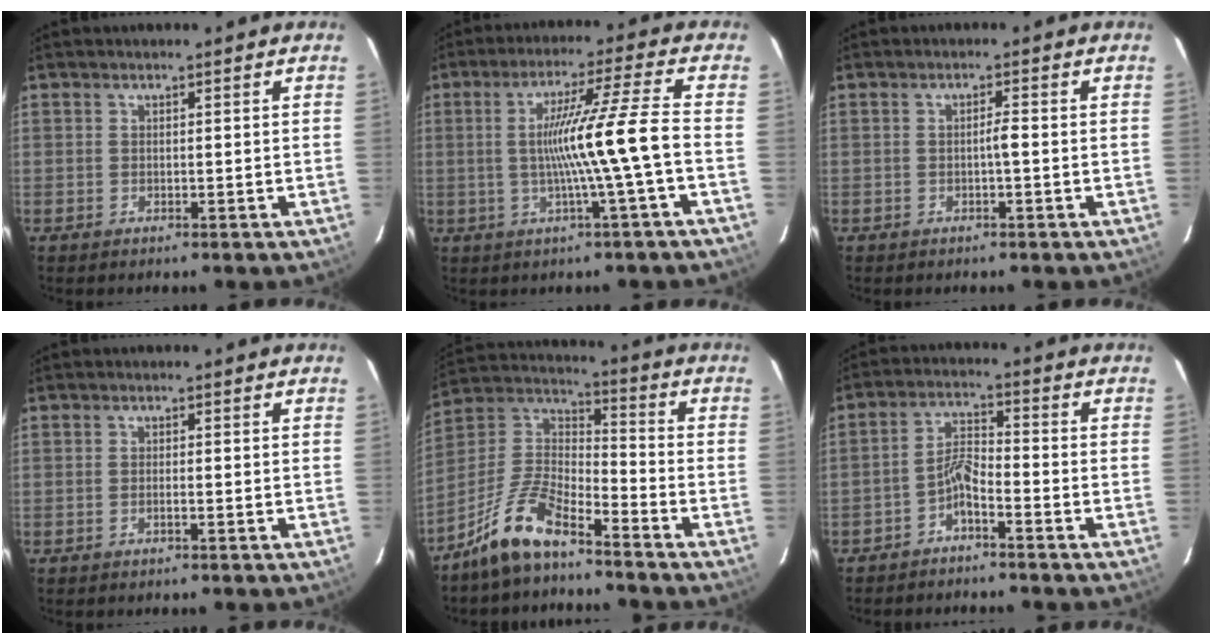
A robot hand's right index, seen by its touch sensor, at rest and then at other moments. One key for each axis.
{"total": 10.3, "fx": -1.5, "fy": -2.2, "fz": 9.9, "tx": -0.179, "ty": 0.006, "tz": -0.020}
{"total": 1.3, "fx": -0.3, "fy": -0.1, "fz": 1.2, "tx": -0.021, "ty": 0.001, "tz": -0.005}
{"total": 0.7, "fx": -0.3, "fy": 0.0, "fz": 0.6, "tx": -0.013, "ty": 0.001, "tz": -0.005}
{"total": 10.6, "fx": -8.3, "fy": 2.7, "fz": 6.0, "tx": -0.138, "ty": 0.017, "tz": -0.163}
{"total": 4.2, "fx": -2.7, "fy": 0.7, "fz": 3.1, "tx": -0.060, "ty": 0.010, "tz": -0.054}